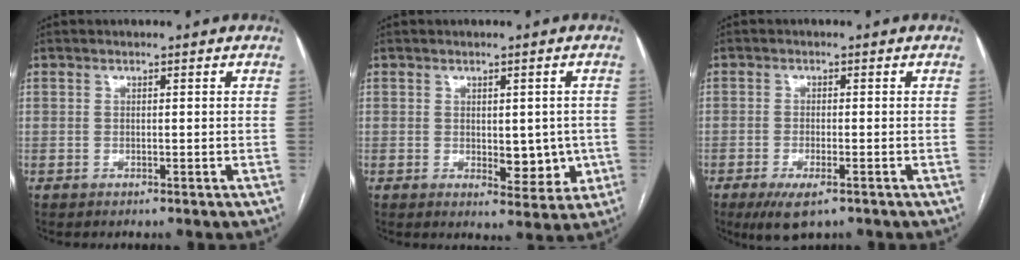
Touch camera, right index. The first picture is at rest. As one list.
[{"total": 6.3, "force": [-0.7, 3.2, 5.4], "torque": [-0.057, -0.001, 0.002]}, {"total": 5.2, "force": [-3.2, 1.5, 3.9], "torque": [-0.070, -0.011, -0.048]}]